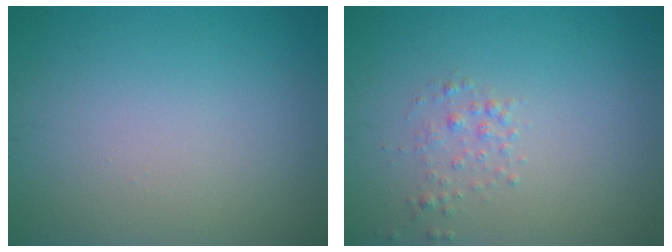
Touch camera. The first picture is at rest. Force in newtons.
{"total": 1.3, "press": 1.2, "slide": 0.1}